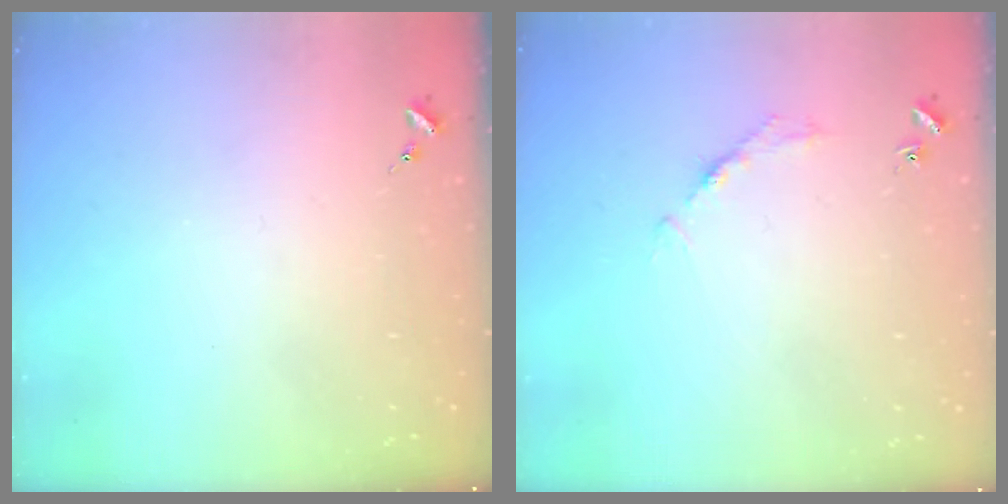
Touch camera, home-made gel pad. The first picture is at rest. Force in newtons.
{"total": 2.7, "press": 2.7, "slide": 0.4}